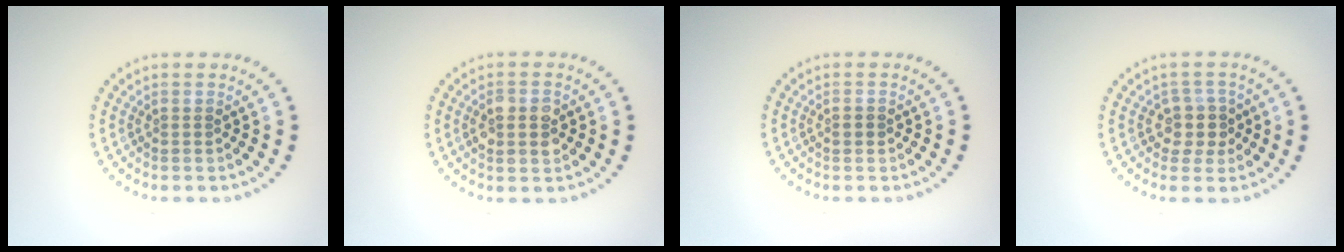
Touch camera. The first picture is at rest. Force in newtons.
{"total": 2.8, "press": 2.8, "slide": 0.3}
{"total": 1.1, "press": 1.1, "slide": 0.1}
{"total": 2.6, "press": 2.2, "slide": 1.4}